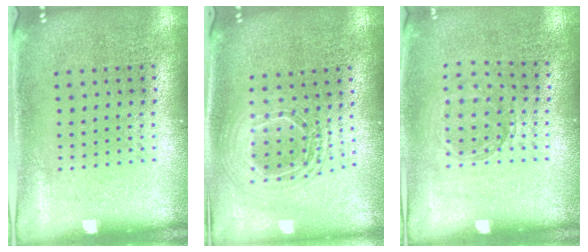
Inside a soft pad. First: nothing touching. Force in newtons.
{"total": 1.8, "press": 1.5, "slide": 1.1}
{"total": 0.9, "press": 0.8, "slide": 0.2}